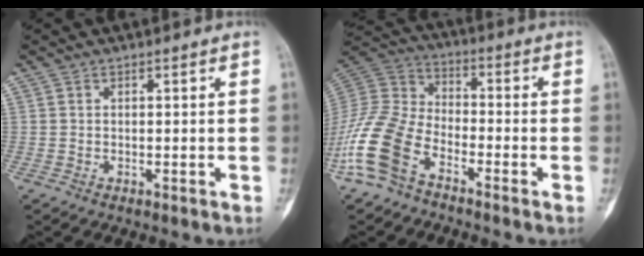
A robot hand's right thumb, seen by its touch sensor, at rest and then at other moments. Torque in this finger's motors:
{"motor_torque": [0.31, 0.42, 1.66, -1.11, 0.18]}